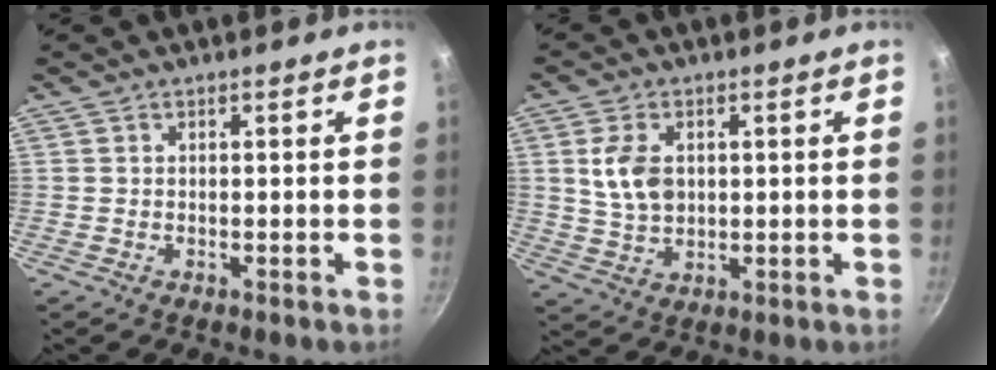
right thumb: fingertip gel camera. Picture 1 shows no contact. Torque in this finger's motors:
{"motor_torque": [-0.34, 0.60, 0.64, 0.28, 0.07]}